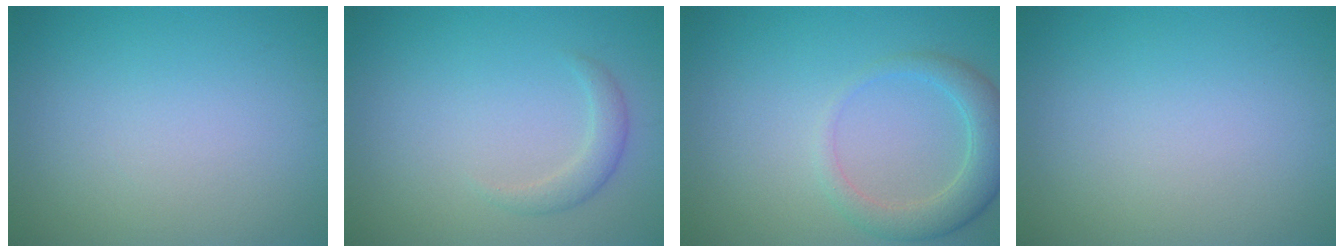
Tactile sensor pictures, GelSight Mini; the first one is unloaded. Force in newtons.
{"total": 1.6, "press": 1.6, "slide": 0.1}
{"total": 3.6, "press": 3.5, "slide": 0.5}
{"total": 0.0}